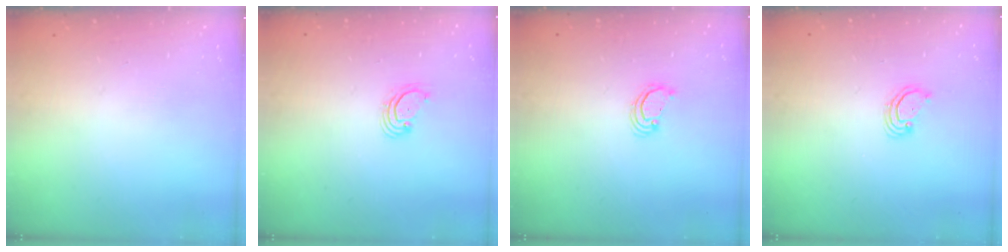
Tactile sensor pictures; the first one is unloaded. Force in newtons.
{"total": 3.0, "press": 3.0, "slide": 0.3}
{"total": 2.2, "press": 2.2, "slide": 0.2}
{"total": 2.8, "press": 2.8, "slide": 0.3}